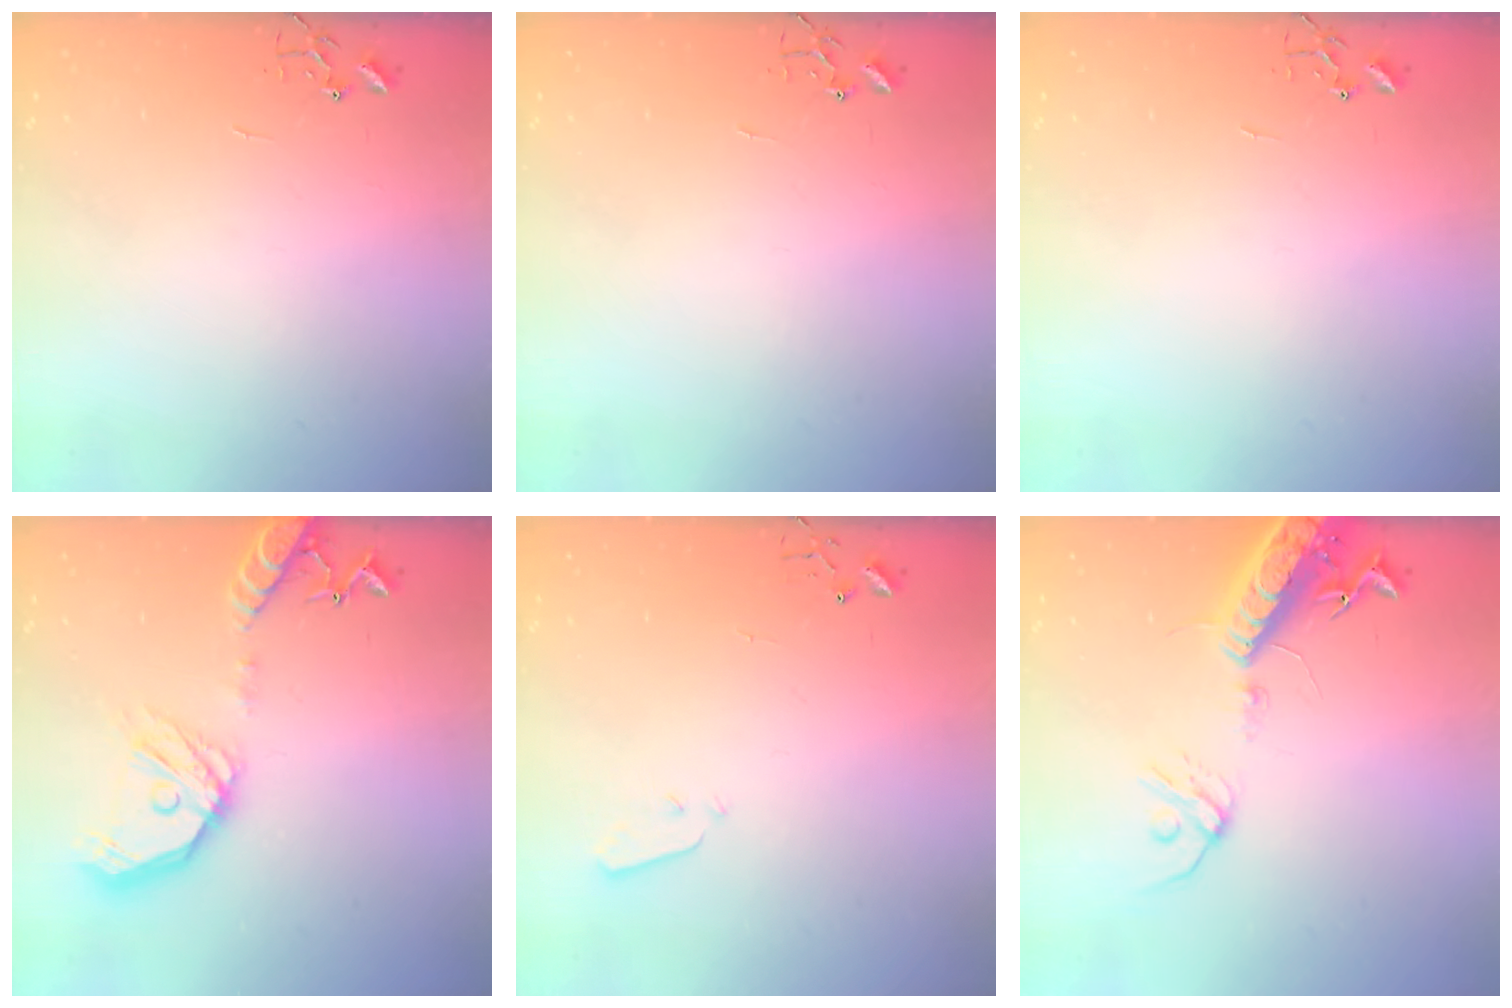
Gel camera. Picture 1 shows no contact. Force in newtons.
{"total": 0.0}
{"total": 0.0}
{"total": 17.9, "press": 17.7, "slide": 2.6}
{"total": 2.9, "press": 2.9, "slide": 0.4}
{"total": 16.6, "press": 16.1, "slide": 4.0}